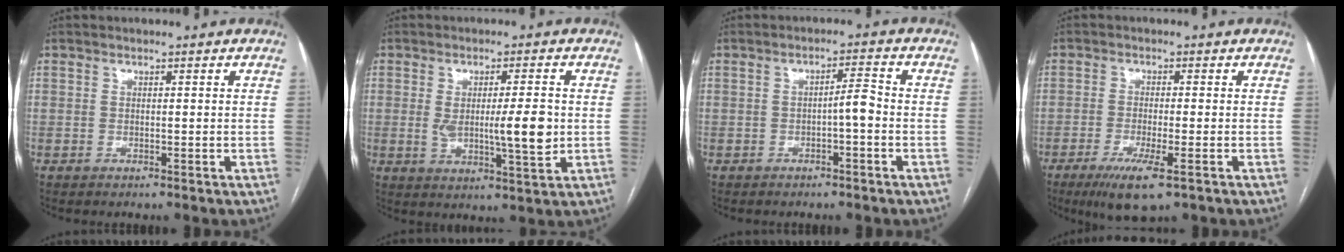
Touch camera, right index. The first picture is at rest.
{"total": 8.1, "force": [0.0, 1.6, 7.9], "torque": [-0.127, -0.008, 0.008]}
{"total": 2.9, "force": [-0.9, 0.4, 2.7], "torque": [-0.040, 0.007, -0.015]}
{"total": 6.8, "force": [-3.8, 0.8, 5.6], "torque": [-0.104, -0.019, -0.063]}